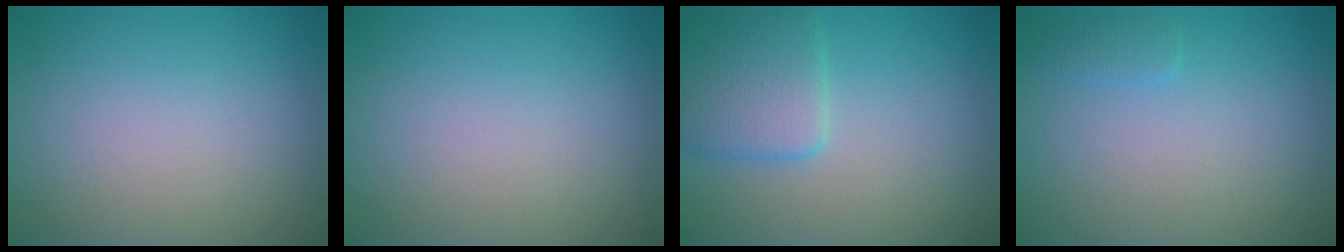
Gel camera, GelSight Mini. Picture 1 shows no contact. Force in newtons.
{"total": 0.0}
{"total": 3.7, "press": 3.6, "slide": 0.2}
{"total": 0.9, "press": 0.9, "slide": 0.1}